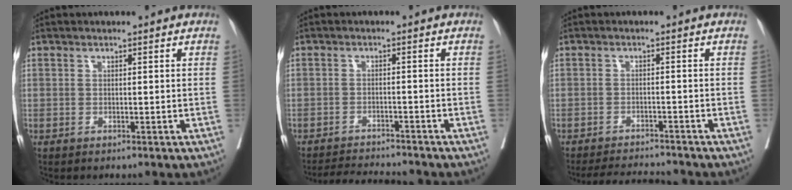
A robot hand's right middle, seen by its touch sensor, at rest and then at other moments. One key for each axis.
{"total": 6.4, "fx": -6.3, "fy": 0.2, "fz": 1.2, "tx": -0.015, "ty": -0.005, "tz": -0.101}
{"total": 6.6, "fx": -6.5, "fy": 0.3, "fz": 1.1, "tx": -0.014, "ty": -0.003, "tz": -0.099}